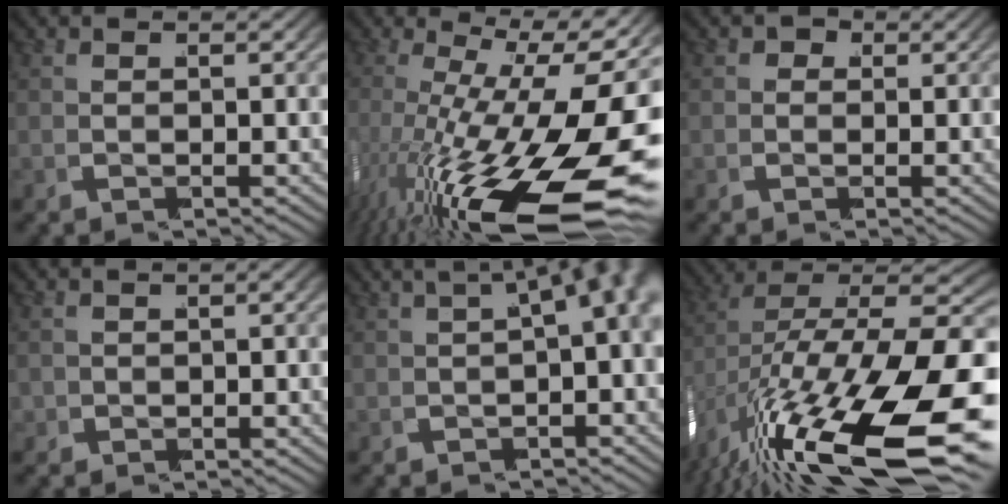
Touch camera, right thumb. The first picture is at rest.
{"total": 19.6, "force": [-4.5, 10.8, 15.7], "torque": [-0.277, -0.065, -0.042]}
{"total": 1.0, "force": [-0.2, 1.0, 0.0], "torque": [-0.006, -0.009, -0.004]}
{"total": 1.5, "force": [-0.3, 1.2, 0.9], "torque": [-0.010, -0.002, 0.000]}
{"total": 10.1, "force": [2.6, 5.8, 7.8], "torque": [-0.082, 0.034, 0.016]}
{"total": 17.9, "force": [-6.9, 9.8, 13.4], "torque": [-0.270, -0.082, -0.073]}